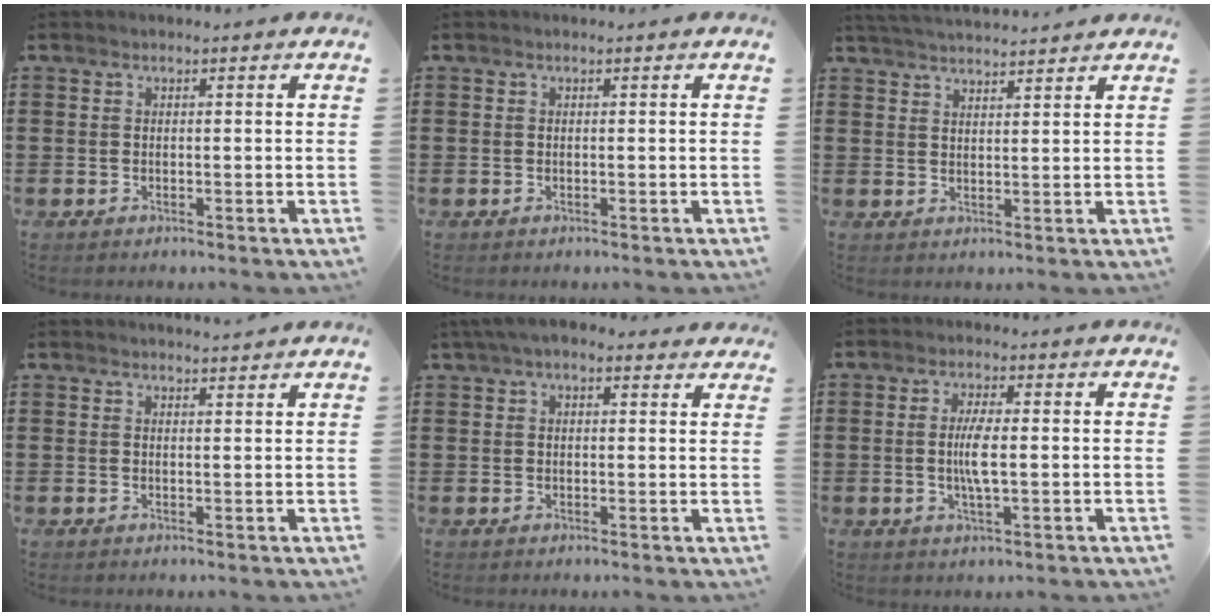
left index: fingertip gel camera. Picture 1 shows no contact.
{"total": 0.0}
{"total": 3.1, "force": [3.1, -0.3, 0.4], "torque": [-0.018, -0.009, 0.056]}
{"total": 1.6, "force": [1.6, 0.0, 0.4], "torque": [-0.011, 0.001, 0.030]}
{"total": 4.3, "force": [3.0, 1.5, 2.6], "torque": [-0.058, 0.003, 0.055]}
{"total": 4.8, "force": [0.0, 1.1, 4.6], "torque": [-0.099, -0.003, -0.008]}